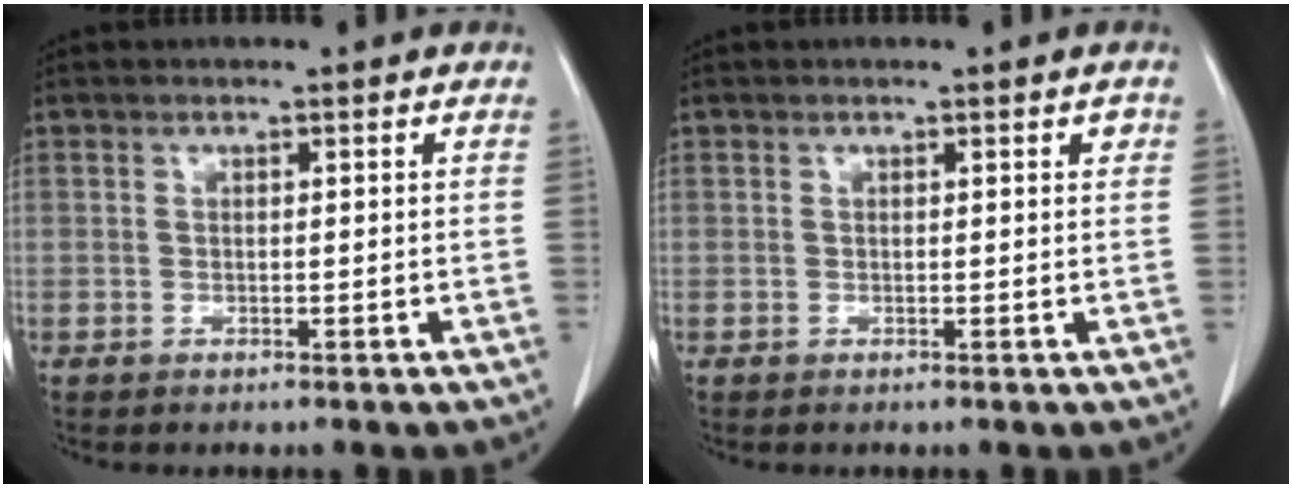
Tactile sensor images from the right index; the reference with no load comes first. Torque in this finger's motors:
{"motor_torque": [-0.02, 0.05, -0.01, 0.00]}